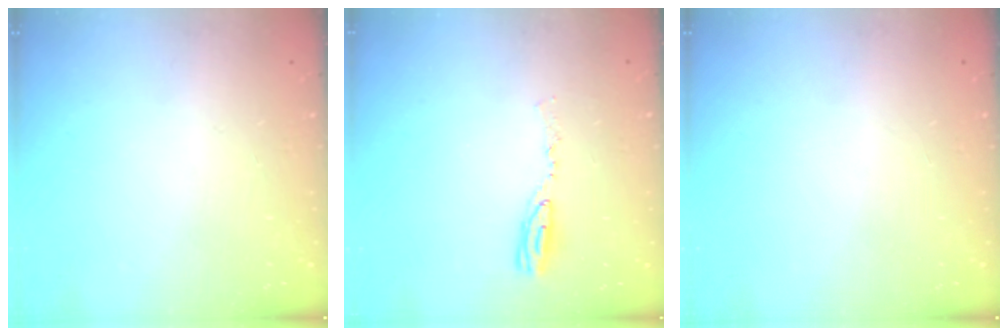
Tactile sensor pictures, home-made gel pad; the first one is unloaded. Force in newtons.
{"total": 5.6, "press": 5.6, "slide": 0.4}
{"total": 0.0}